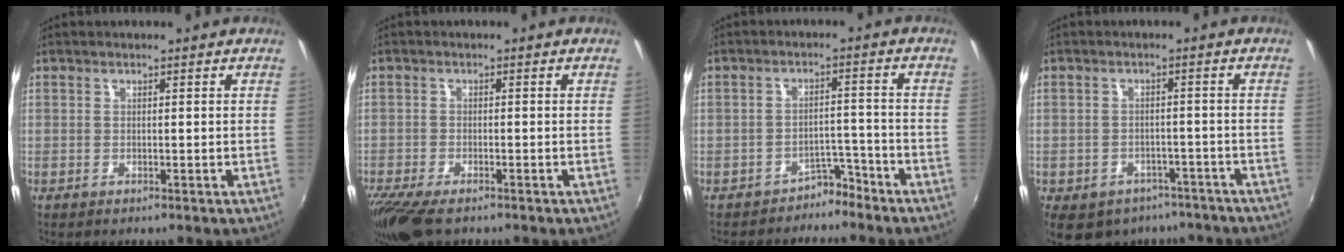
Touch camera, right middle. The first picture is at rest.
{"total": 8.5, "force": [-6.4, 2.4, 5.0], "torque": [-0.120, -0.039, -0.118]}
{"total": 4.7, "force": [-4.1, 2.2, 0.7], "torque": [-0.014, 0.019, -0.059]}
{"total": 15.1, "force": [-10.5, 9.0, 6.2], "torque": [-0.141, -0.004, -0.127]}